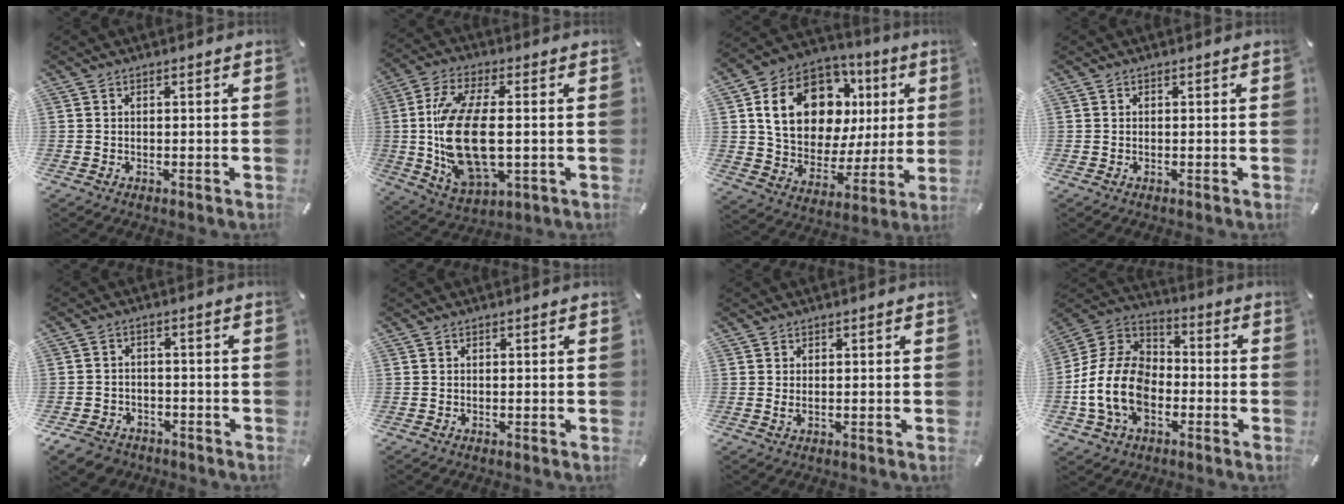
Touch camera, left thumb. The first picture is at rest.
{"total": 18.7, "force": [0.1, 9.1, 16.3], "torque": [-0.353, -0.014, 0.005]}
{"total": 19.5, "force": [7.1, 14.0, 11.5], "torque": [-0.202, -0.022, 0.134]}
{"total": 0.0}
{"total": 5.5, "force": [-3.8, 3.7, 1.5], "torque": [-0.038, 0.020, -0.075]}
{"total": 0.0}
{"total": 1.3, "force": [0.3, 0.5, 1.2], "torque": [-0.015, -0.003, 0.002]}
{"total": 15.0, "force": [-4.5, 10.9, 9.3], "torque": [-0.224, 0.018, -0.087]}